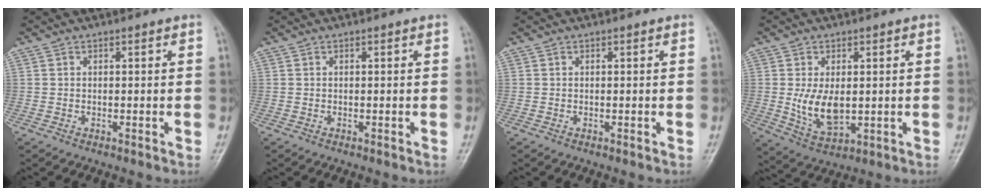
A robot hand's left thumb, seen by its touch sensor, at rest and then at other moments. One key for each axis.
{"total": 0.0}
{"total": 0.0}
{"total": 7.9, "fx": 0.1, "fy": 4.6, "fz": 6.5, "tx": -0.108, "ty": -0.014, "tz": 0.014}